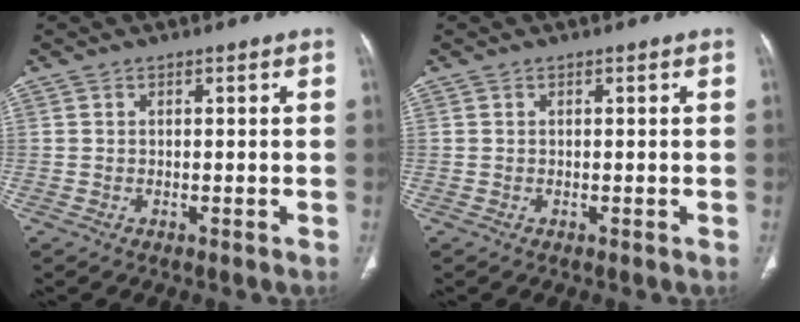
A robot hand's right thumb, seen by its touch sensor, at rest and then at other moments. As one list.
[{"total": 0.0}]